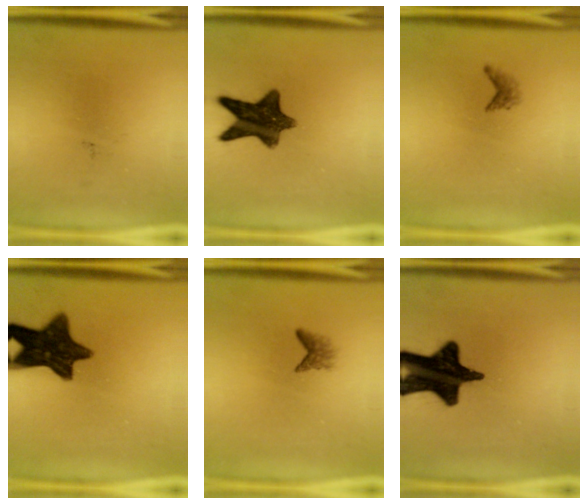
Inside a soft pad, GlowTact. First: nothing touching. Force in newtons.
{"total": 11.1}
{"total": 1.1}
{"total": 13.0}
{"total": 1.6}
{"total": 18.6}